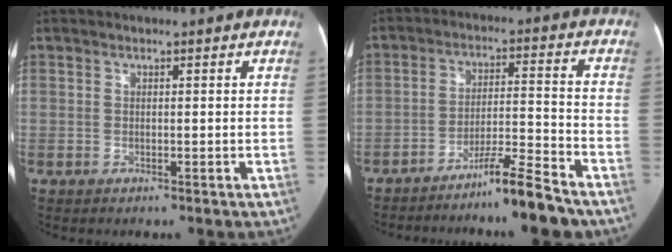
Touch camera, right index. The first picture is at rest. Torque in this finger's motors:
{"motor_torque": [0.84, -0.80, 0.13, 0.08]}